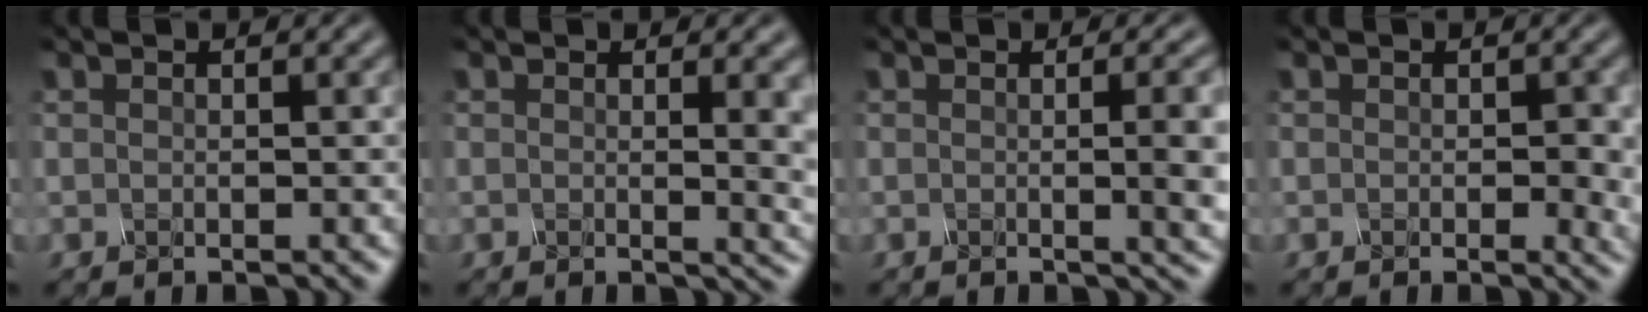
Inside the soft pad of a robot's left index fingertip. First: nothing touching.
{"total": 5.0, "force": [0.5, 2.1, 4.5], "torque": [-0.026, 0.000, 0.007]}
{"total": 6.4, "force": [0.0, 2.5, 5.9], "torque": [-0.040, 0.001, -0.001]}
{"total": 2.5, "force": [0.0, 1.4, 2.0], "torque": [-0.020, -0.006, -0.002]}